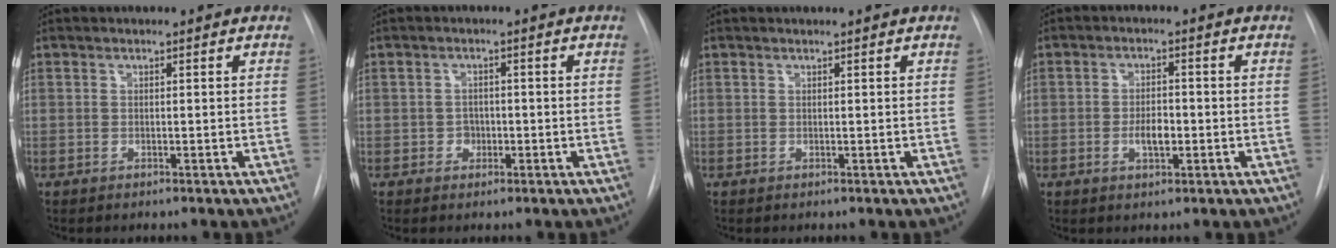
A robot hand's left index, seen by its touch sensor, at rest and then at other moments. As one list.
[{"total": 1.8, "force": [-0.6, 1.5, 0.8], "torque": [-0.007, 0.007, -0.007]}, {"total": 1.1, "force": [1.0, -0.1, 0.4], "torque": [-0.007, 0.009, 0.015]}, {"total": 3.7, "force": [-0.9, 1.5, 3.2], "torque": [-0.055, 0.002, -0.014]}]